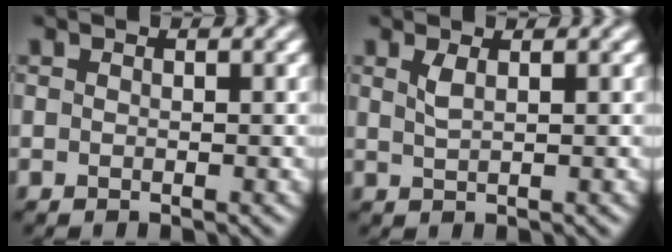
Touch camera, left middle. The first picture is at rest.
{"total": 1.3, "force": [0.6, 0.3, 1.1], "torque": [-0.024, 0.001, 0.011]}